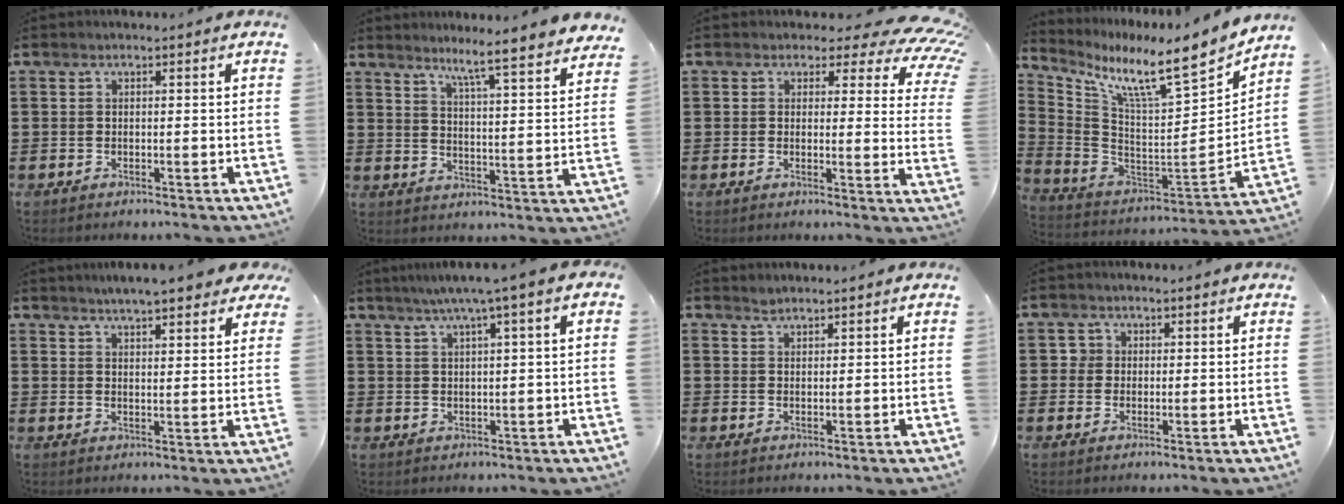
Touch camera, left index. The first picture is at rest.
{"total": 6.1, "force": [5.3, -1.5, 2.7], "torque": [-0.065, -0.047, 0.080]}
{"total": 4.9, "force": [3.5, 2.4, 2.4], "torque": [-0.042, -0.021, 0.053]}
{"total": 10.1, "force": [7.1, 0.8, 7.1], "torque": [-0.143, -0.066, 0.106]}
{"total": 4.8, "force": [4.5, 0.3, 1.8], "torque": [-0.049, -0.006, 0.081]}
{"total": 3.8, "force": [1.8, 0.0, 3.3], "torque": [-0.065, 0.003, 0.030]}
{"total": 1.2, "force": [1.2, 0.3, 0.1], "torque": [-0.005, 0.000, 0.024]}
{"total": 1.9, "force": [0.6, 1.8, 0.1], "torque": [-0.009, 0.008, 0.009]}